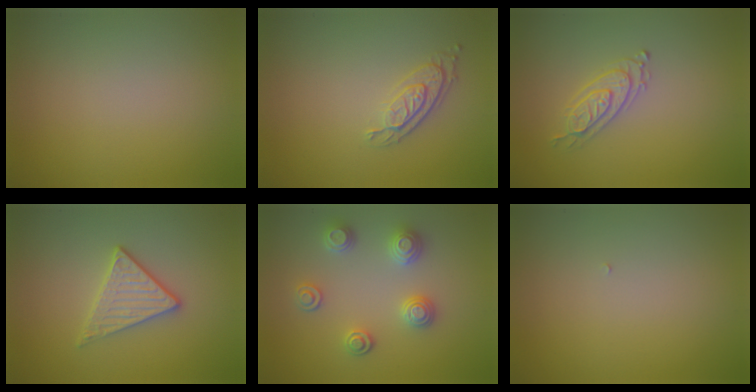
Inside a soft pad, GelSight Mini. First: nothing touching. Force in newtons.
{"total": 2.9, "press": 2.2, "slide": 1.9}
{"total": 2.2, "press": 2.1, "slide": 0.6}
{"total": 2.9, "press": 2.6, "slide": 1.2}
{"total": 3.2, "press": 3.1, "slide": 0.9}
{"total": 0.0}